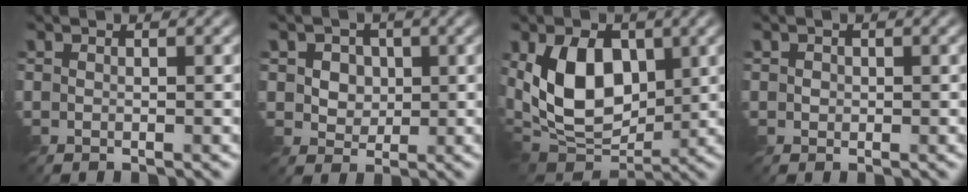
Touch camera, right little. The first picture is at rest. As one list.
[{"total": 3.6, "force": [0.9, 3.0, 1.7], "torque": [-0.038, 0.004, 0.014]}, {"total": 9.2, "force": [1.4, 5.6, 7.2], "torque": [-0.135, -0.009, 0.017]}, {"total": 0.8, "force": [0.1, 0.7, 0.3], "torque": [-0.005, -0.002, 0.001]}]